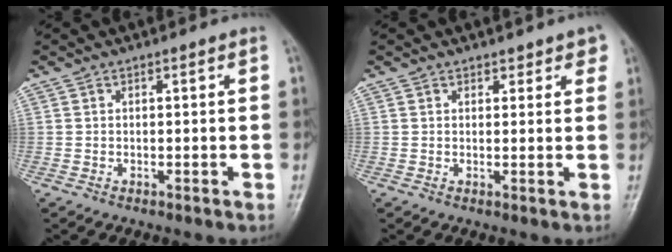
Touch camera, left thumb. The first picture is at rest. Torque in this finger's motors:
{"motor_torque": [-0.21, 0.09, -0.28, -0.30, 0.01]}